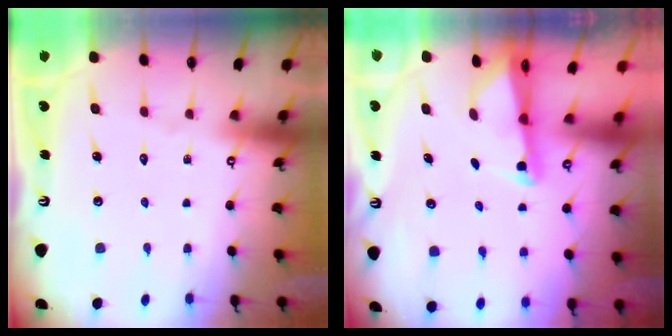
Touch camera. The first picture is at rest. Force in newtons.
{"total": 1.8, "press": 1.8, "slide": 0.3}